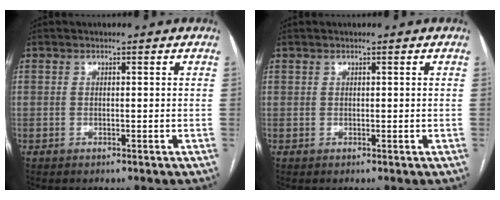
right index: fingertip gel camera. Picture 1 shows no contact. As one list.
[{"total": 0.0}]